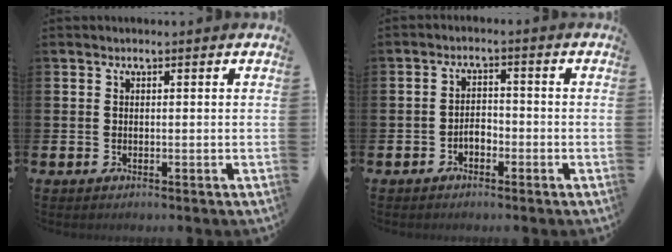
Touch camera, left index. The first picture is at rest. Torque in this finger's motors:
{"motor_torque": [0.07, 0.01, 0.04, 0.06]}